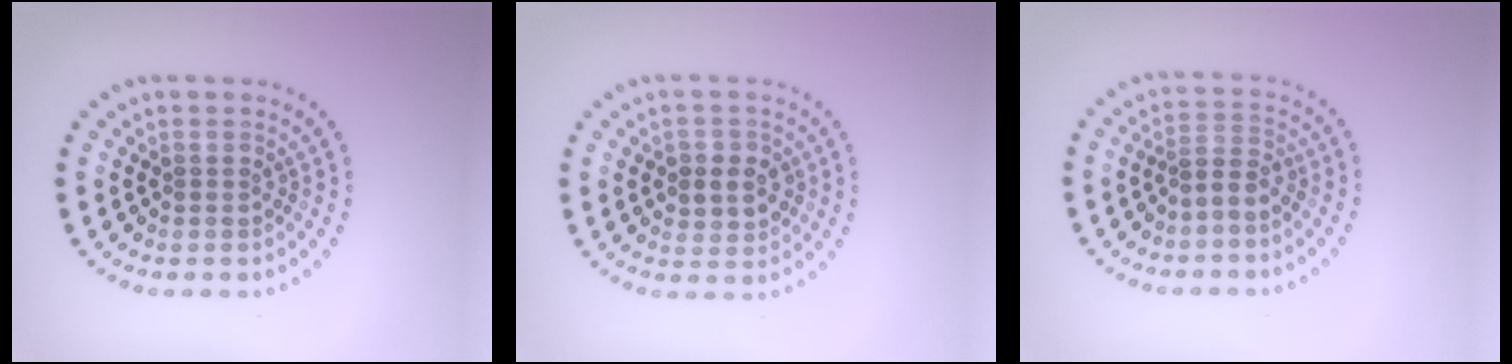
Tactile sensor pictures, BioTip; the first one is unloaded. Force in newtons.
{"total": 2.9, "press": 2.8, "slide": 0.8}
{"total": 1.9, "press": 1.6, "slide": 1.1}